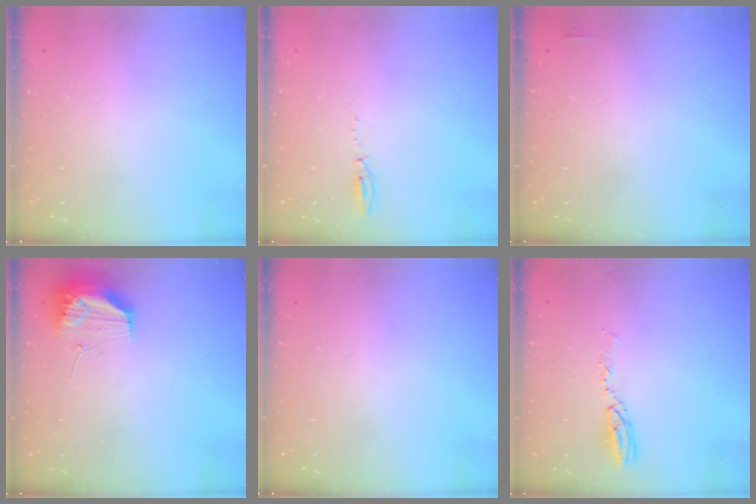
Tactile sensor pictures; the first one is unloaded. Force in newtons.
{"total": 4.8, "press": 4.7, "slide": 1.0}
{"total": 5.8, "press": 1.7, "slide": 5.5}
{"total": 10.6, "press": 10.5, "slide": 1.3}
{"total": 0.0}
{"total": 6.5, "press": 6.5, "slide": 0.7}